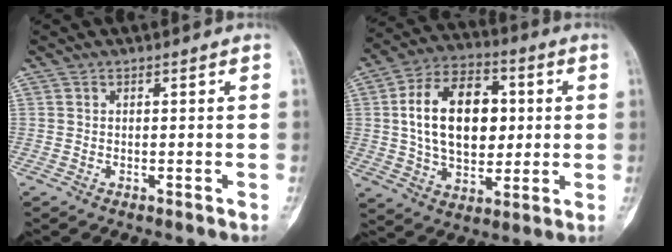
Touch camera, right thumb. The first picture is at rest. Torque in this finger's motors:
{"motor_torque": [1.50, 2.79, 0.99, -0.77, 0.55]}